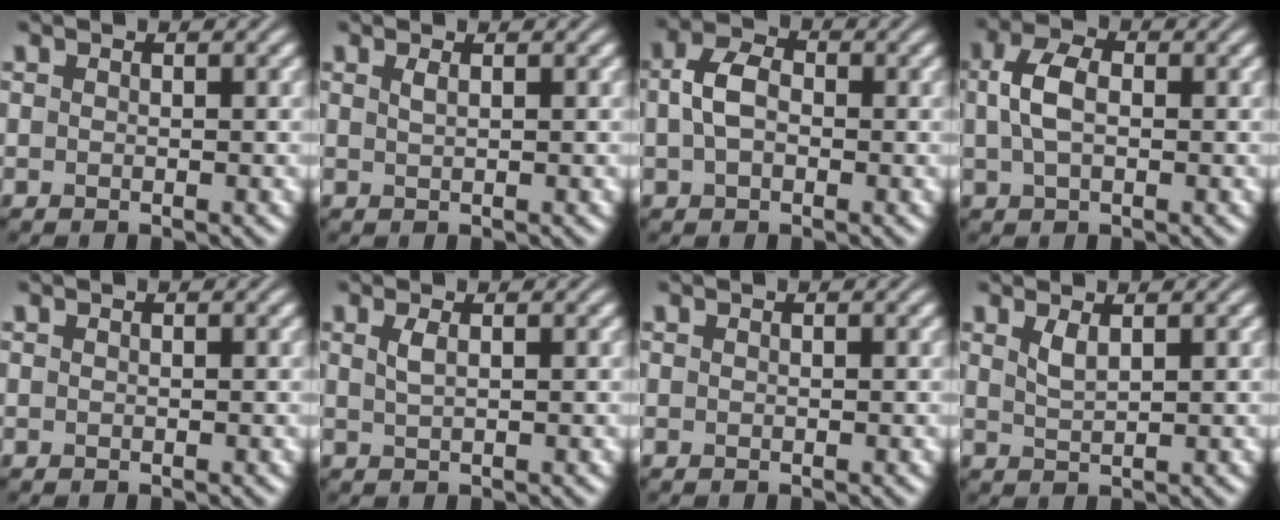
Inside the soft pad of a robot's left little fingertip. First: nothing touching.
{"total": 0.8, "force": [0.4, 0.3, 0.7], "torque": [-0.010, 0.002, 0.006]}
{"total": 3.6, "force": [0.1, 2.5, 2.6], "torque": [-0.058, 0.006, -0.006]}
{"total": 3.8, "force": [0.3, 2.3, 2.9], "torque": [-0.068, 0.007, 0.002]}
{"total": 0.0}
{"total": 1.2, "force": [0.5, 0.4, 1.0], "torque": [-0.022, 0.002, 0.009]}
{"total": 0.0}
{"total": 1.5, "force": [0.9, 0.4, 1.1], "torque": [-0.026, -0.002, 0.020]}